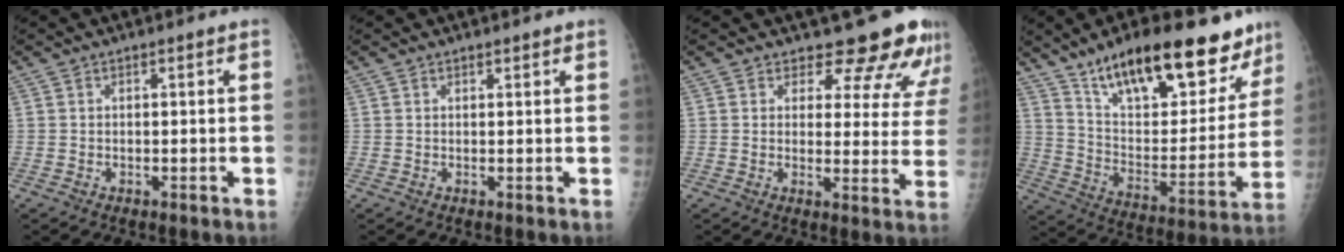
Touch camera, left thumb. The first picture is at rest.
{"total": 1.0, "force": [0.8, 0.3, 0.4], "torque": [-0.004, -0.003, 0.011]}
{"total": 12.7, "force": [11.6, 4.3, 2.7], "torque": [0.013, -0.091, 0.120]}
{"total": 26.3, "force": [18.5, 9.9, 16.0], "torque": [-0.194, -0.066, 0.292]}